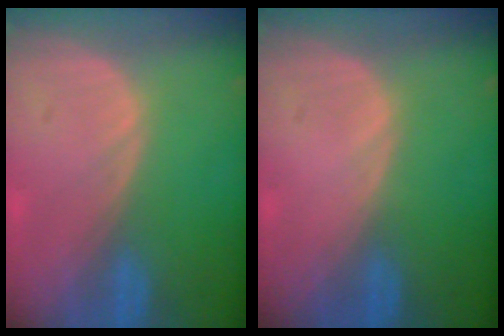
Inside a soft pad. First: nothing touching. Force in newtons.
{"total": 0.0}